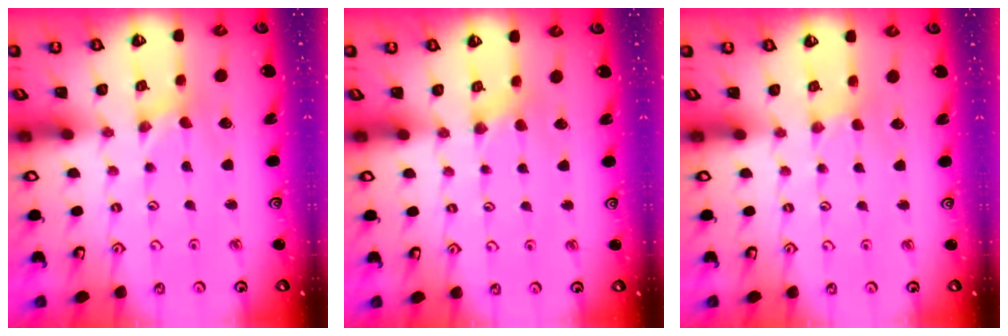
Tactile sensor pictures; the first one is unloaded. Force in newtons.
{"total": 2.4, "press": 2.4, "slide": 0.5}
{"total": 1.5, "press": 1.5, "slide": 0.3}